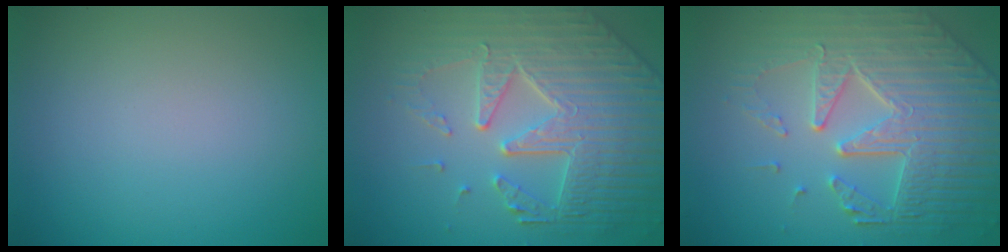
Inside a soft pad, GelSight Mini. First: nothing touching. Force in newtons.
{"total": 7.7, "press": 6.0, "slide": 4.8}
{"total": 7.8, "press": 5.9, "slide": 5.1}